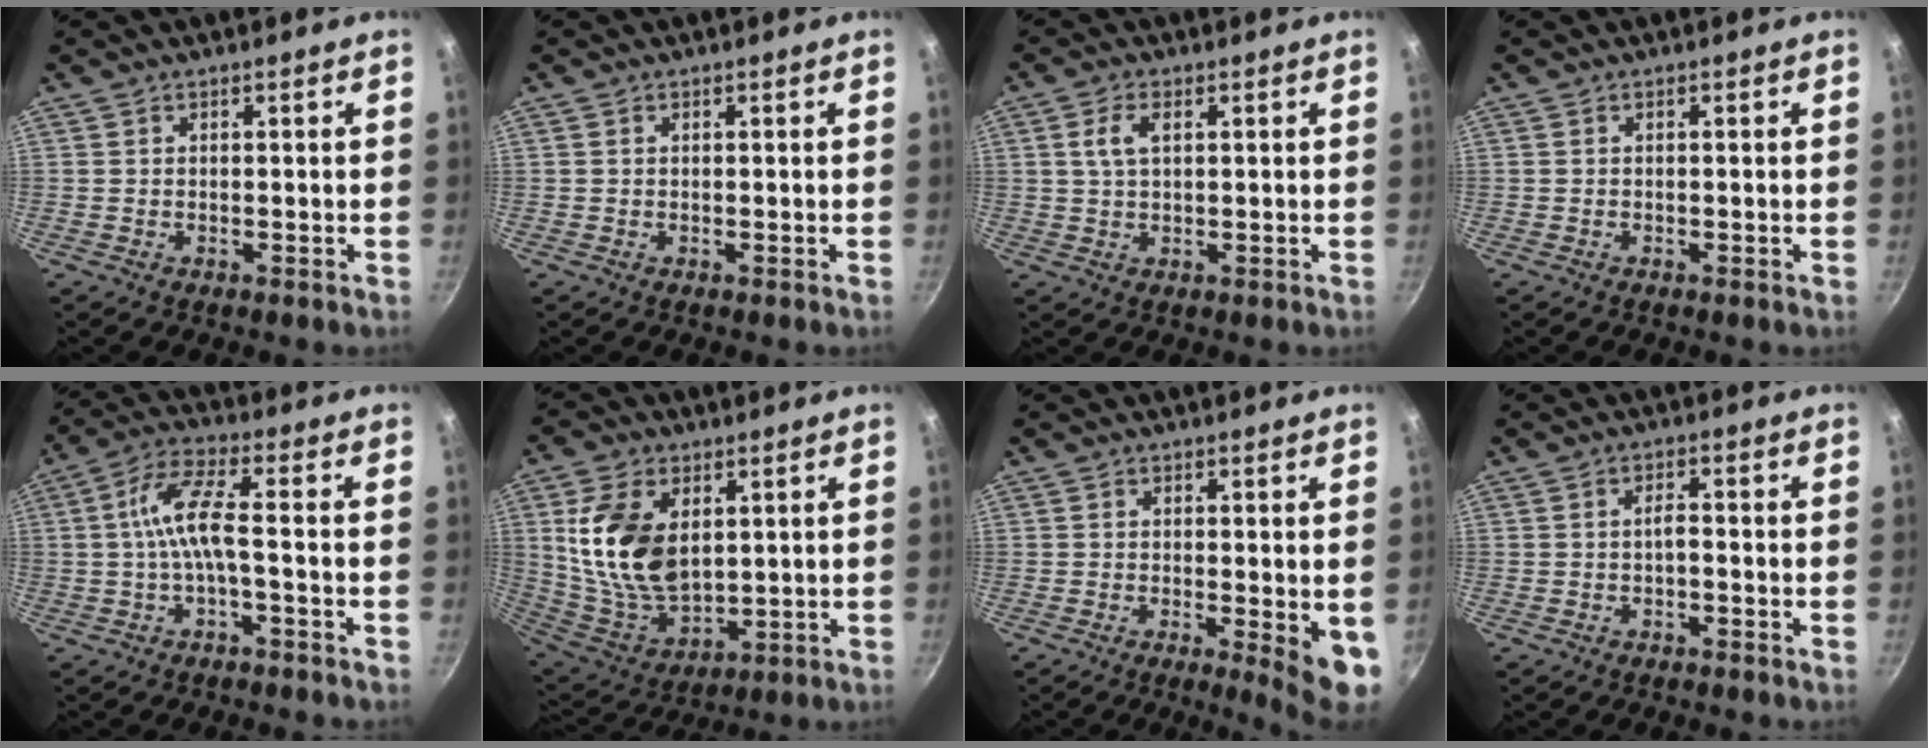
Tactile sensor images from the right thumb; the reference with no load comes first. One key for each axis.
{"total": 0.0}
{"total": 4.3, "fx": 1.2, "fy": 2.3, "fz": 3.4, "tx": -0.060, "ty": 0.005, "tz": 0.023}
{"total": 0.0}
{"total": 7.4, "fx": -1.5, "fy": 1.9, "fz": 7.0, "tx": -0.159, "ty": 0.030, "tz": -0.034}
{"total": 16.6, "fx": 3.9, "fy": 10.3, "fz": 12.5, "tx": -0.221, "ty": -0.028, "tz": 0.088}
{"total": 6.7, "fx": -0.9, "fy": 1.6, "fz": 6.4, "tx": -0.075, "ty": -0.011, "tz": -0.009}
{"total": 1.8, "fx": -0.9, "fy": 0.6, "fz": 1.4, "tx": -0.022, "ty": 0.012, "tz": -0.017}